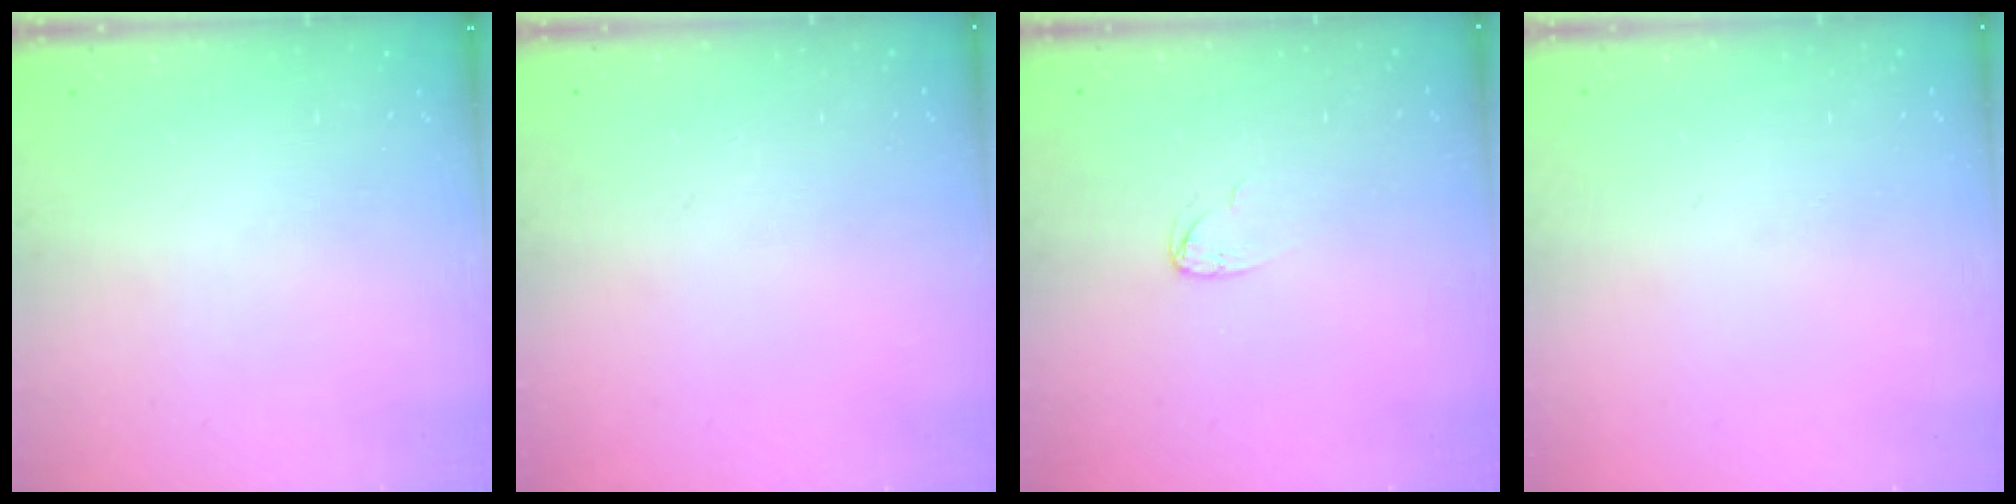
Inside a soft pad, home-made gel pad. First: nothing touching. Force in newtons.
{"total": 0.0}
{"total": 3.8, "press": 3.8, "slide": 0.2}
{"total": 0.0}